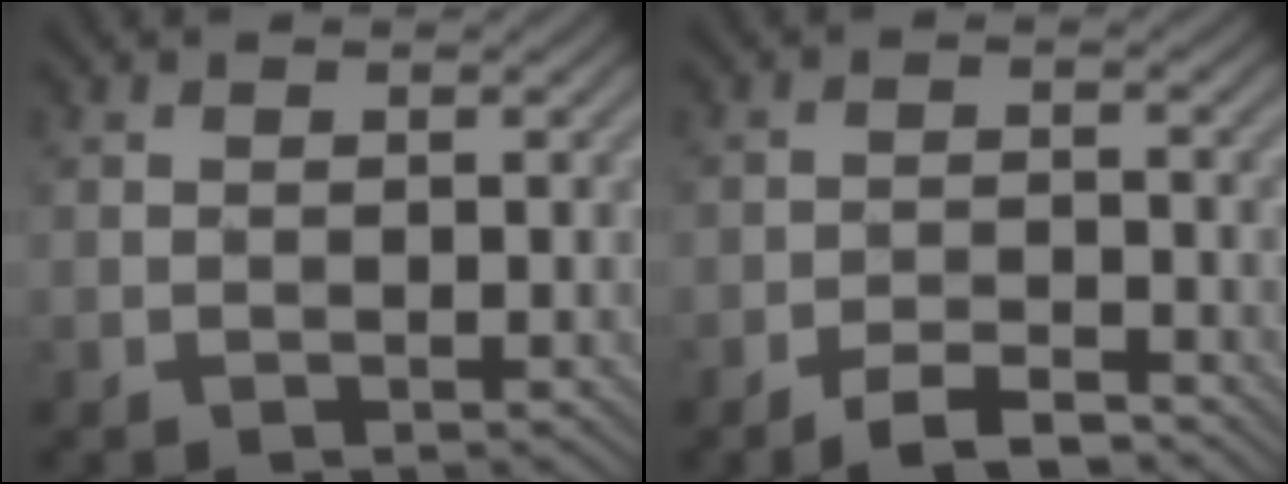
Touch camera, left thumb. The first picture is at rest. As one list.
[{"total": 3.9, "force": [-3.2, 1.0, 2.0], "torque": [-0.036, 0.008, -0.058]}]